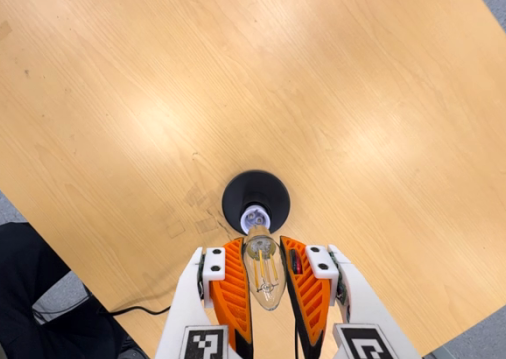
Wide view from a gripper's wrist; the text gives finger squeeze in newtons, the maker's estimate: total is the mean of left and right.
{"total": 20.2, "left": 22.3, "right": 18.1}